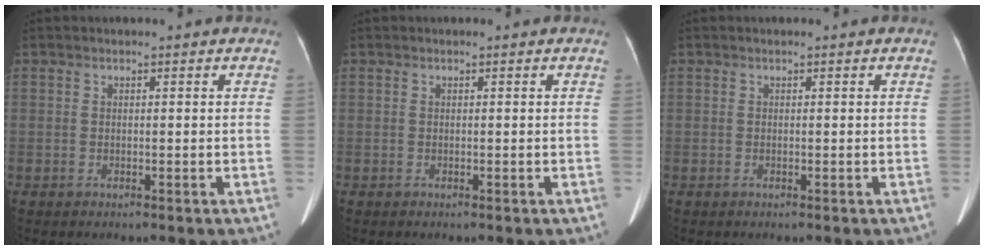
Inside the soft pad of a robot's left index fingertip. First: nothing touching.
{"total": 0.0}
{"total": 0.0}